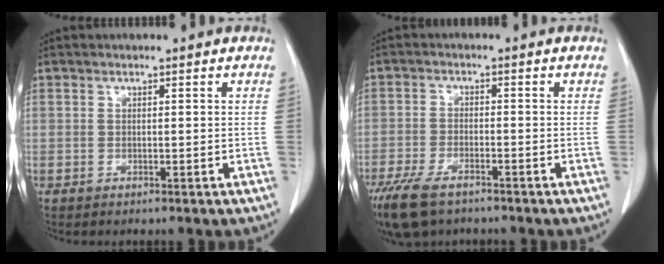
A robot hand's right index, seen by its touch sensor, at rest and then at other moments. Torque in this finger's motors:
{"motor_torque": [0.69, -0.66, 0.31, 0.11]}